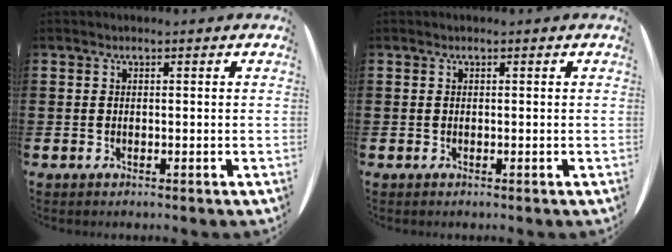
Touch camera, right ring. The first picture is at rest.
{"total": 0.0}